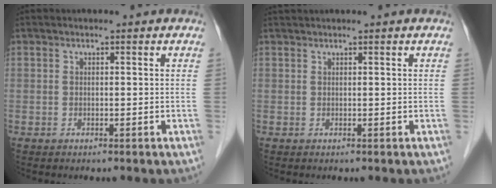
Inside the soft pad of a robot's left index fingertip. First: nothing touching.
{"total": 2.5, "force": [2.4, -0.3, 0.9], "torque": [-0.009, 0.025, 0.041]}